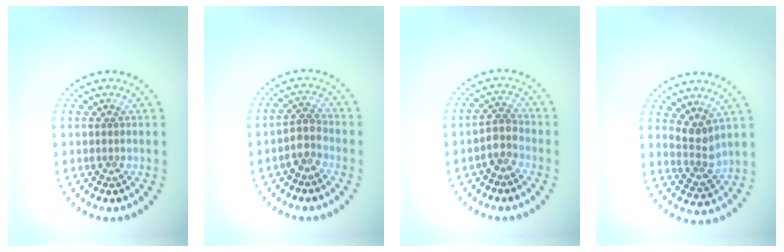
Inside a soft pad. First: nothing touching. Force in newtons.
{"total": 2.1, "press": 1.7, "slide": 1.2}
{"total": 2.1, "press": 1.7, "slide": 1.2}
{"total": 2.6, "press": 2.1, "slide": 1.6}